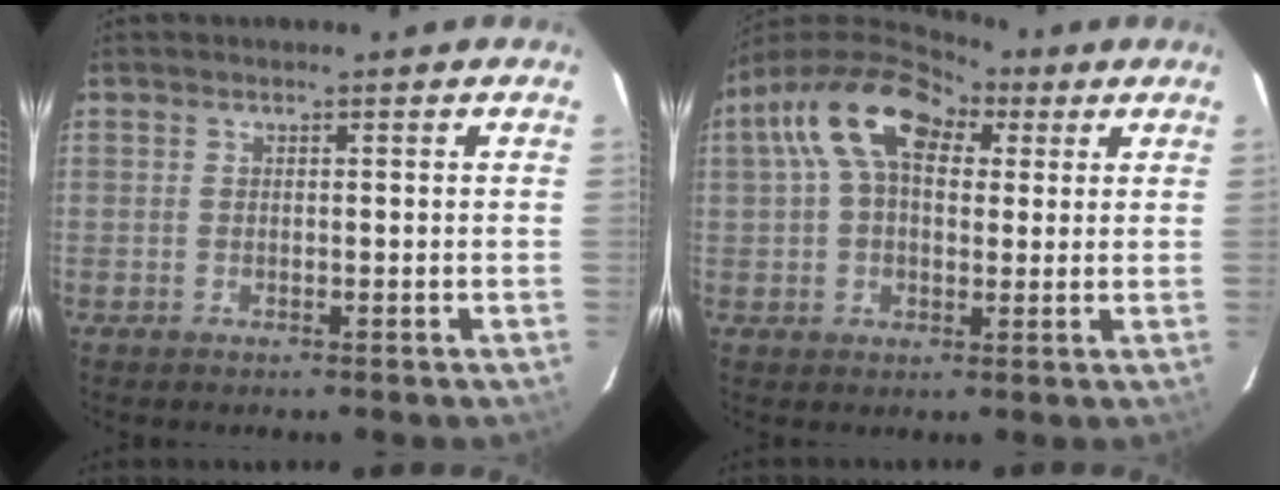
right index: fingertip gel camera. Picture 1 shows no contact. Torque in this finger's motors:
{"motor_torque": [1.30, 0.11, 0.63, 0.21]}